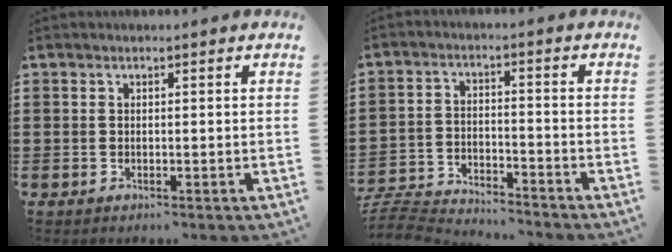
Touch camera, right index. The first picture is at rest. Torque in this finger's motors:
{"motor_torque": [-1.11, 1.03, -1.05, -0.21]}